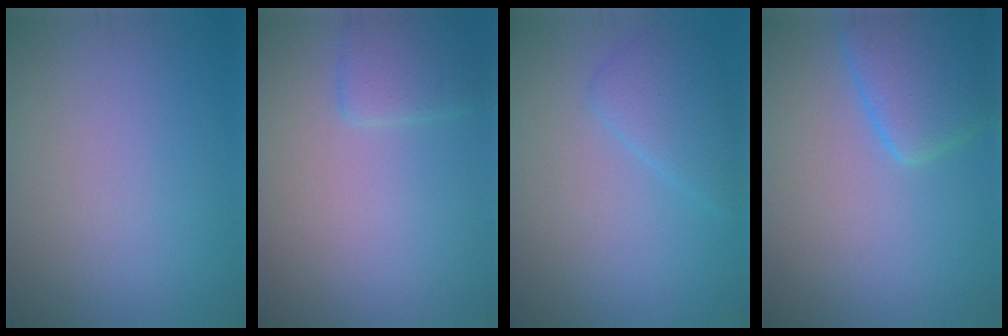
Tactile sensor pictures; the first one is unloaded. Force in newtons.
{"total": 2.4, "press": 2.3, "slide": 0.2}
{"total": 2.9, "press": 2.9, "slide": 0.1}
{"total": 5.3, "press": 5.3, "slide": 0.4}